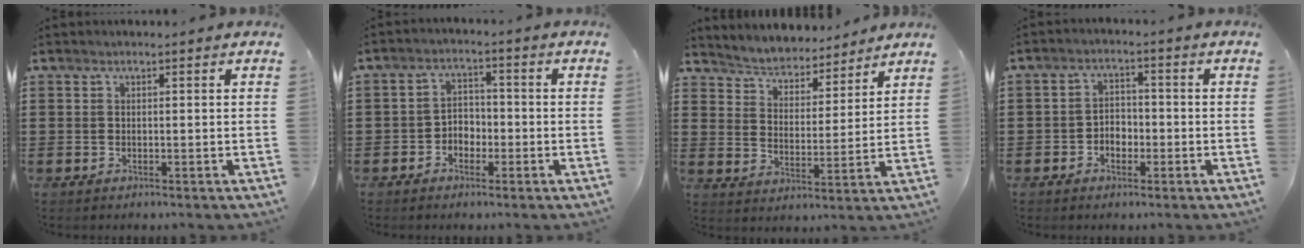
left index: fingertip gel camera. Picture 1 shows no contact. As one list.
[{"total": 2.9, "force": [-1.8, 2.0, 1.1], "torque": [-0.027, 0.009, -0.040]}, {"total": 4.2, "force": [4.2, 0.5, -0.2], "torque": [-0.023, -0.036, 0.068]}, {"total": 2.7, "force": [-1.4, 1.9, 1.3], "torque": [-0.029, 0.006, -0.031]}]